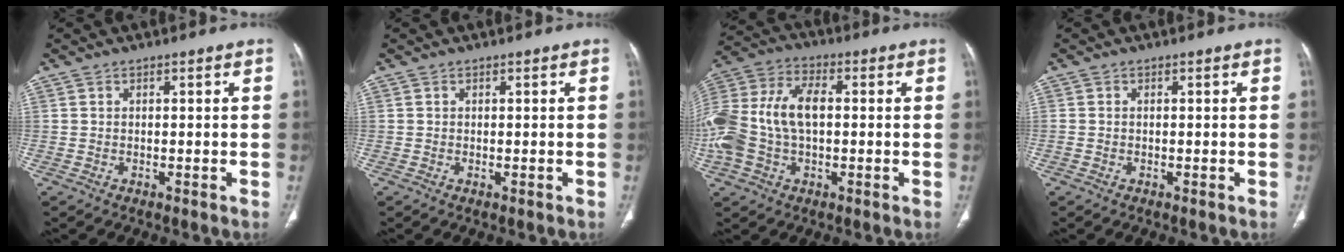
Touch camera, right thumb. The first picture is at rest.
{"total": 0.0}
{"total": 17.7, "force": [0.0, 11.0, 13.8], "torque": [-0.321, 0.032, 0.000]}
{"total": 0.0}